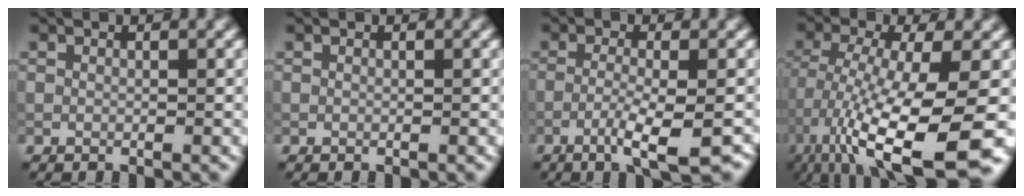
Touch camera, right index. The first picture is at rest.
{"total": 0.0}
{"total": 5.1, "force": [-2.6, 0.9, 4.3], "torque": [-0.073, -0.001, -0.048]}
{"total": 13.9, "force": [-6.5, 3.5, 11.8], "torque": [-0.227, -0.022, -0.104]}